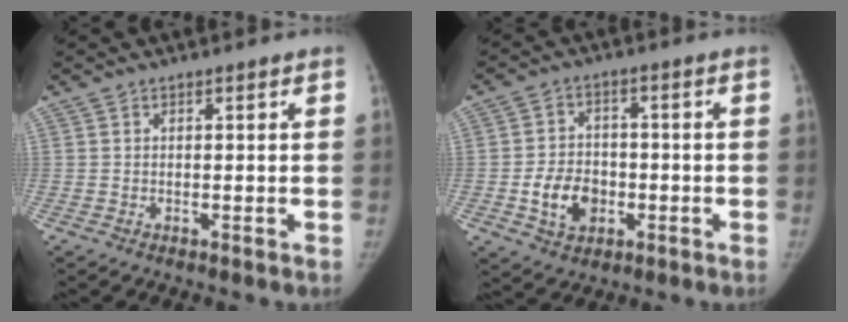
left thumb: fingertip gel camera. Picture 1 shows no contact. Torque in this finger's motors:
{"motor_torque": [-0.21, 1.72, 0.23, -0.33, 0.04]}